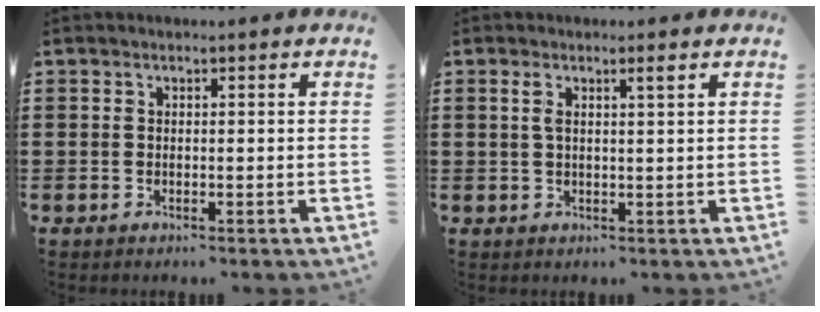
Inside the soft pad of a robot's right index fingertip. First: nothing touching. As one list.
[{"total": 2.2, "force": [0.9, 0.2, 2.0], "torque": [-0.040, 0.001, 0.014]}]